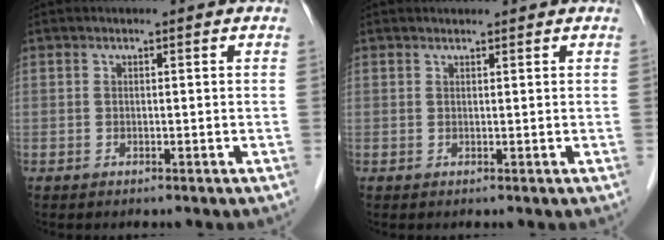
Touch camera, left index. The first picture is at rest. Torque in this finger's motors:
{"motor_torque": [0.29, -0.18, 0.02, -0.01]}